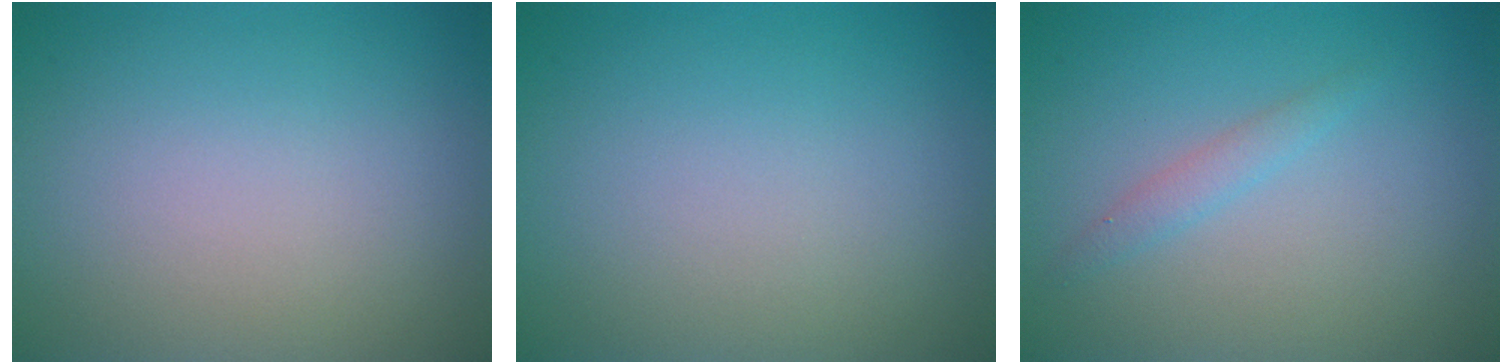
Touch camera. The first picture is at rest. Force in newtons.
{"total": 0.0}
{"total": 1.2, "press": 1.2, "slide": 0.1}